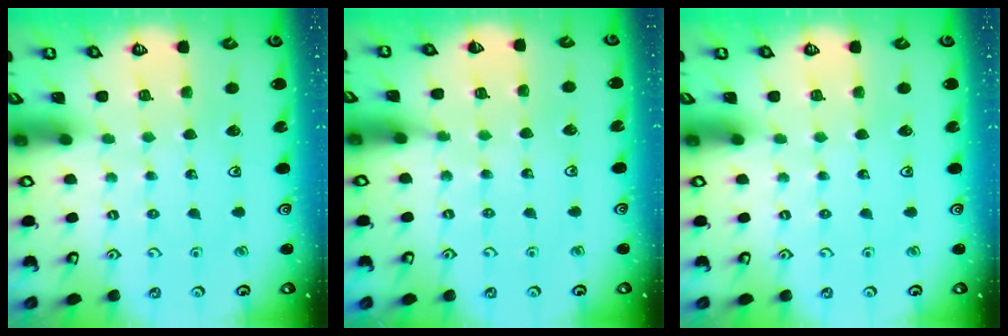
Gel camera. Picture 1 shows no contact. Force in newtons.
{"total": 4.9, "press": 4.9, "slide": 0.8}
{"total": 0.0}